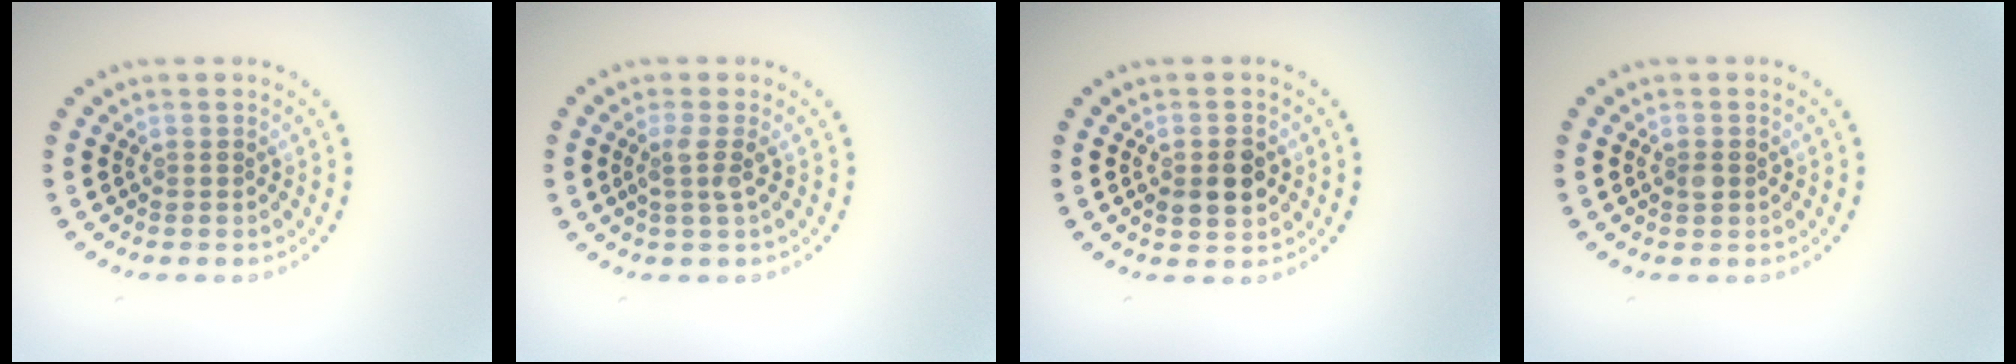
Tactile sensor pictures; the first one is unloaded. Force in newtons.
{"total": 1.8, "press": 1.3, "slide": 1.3}
{"total": 2.9, "press": 2.9, "slide": 0.2}
{"total": 0.8, "press": 0.8, "slide": 0.1}